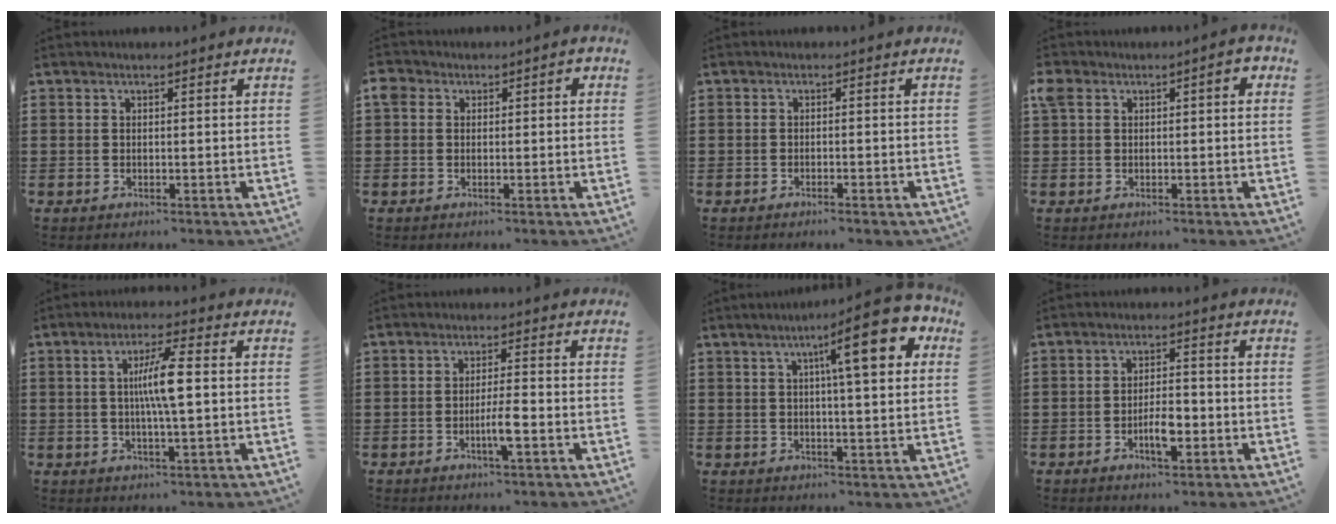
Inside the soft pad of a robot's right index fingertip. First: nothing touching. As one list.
[{"total": 2.2, "force": [0.1, 1.8, 1.2], "torque": [-0.030, 0.008, -0.001]}, {"total": 1.0, "force": [-0.8, 0.1, 0.5], "torque": [-0.013, -0.002, -0.016]}, {"total": 3.6, "force": [0.7, 1.9, 3.0], "torque": [-0.055, 0.008, 0.008]}, {"total": 6.6, "force": [0.4, 0.5, 6.6], "torque": [-0.120, -0.002, 0.002]}, {"total": 3.9, "force": [-1.4, 0.3, 3.6], "torque": [-0.068, -0.003, -0.029]}, {"total": 12.0, "force": [5.1, 1.9, 10.7], "torque": [-0.166, -0.016, 0.072]}, {"total": 4.5, "force": [-1.7, 1.7, 3.8], "torque": [-0.072, 0.006, -0.032]}]